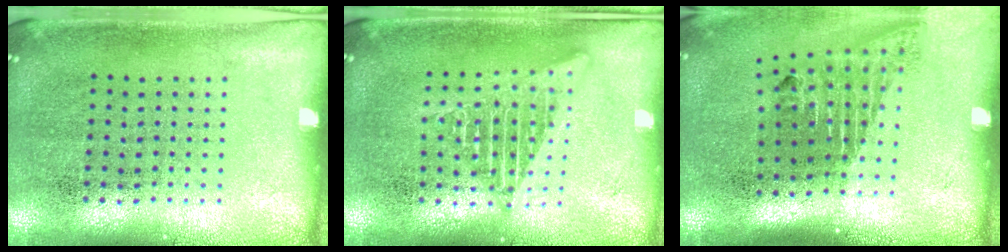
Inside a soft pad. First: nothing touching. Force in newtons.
{"total": 2.0, "press": 2.0, "slide": 0.2}
{"total": 1.6, "press": 1.1, "slide": 1.1}